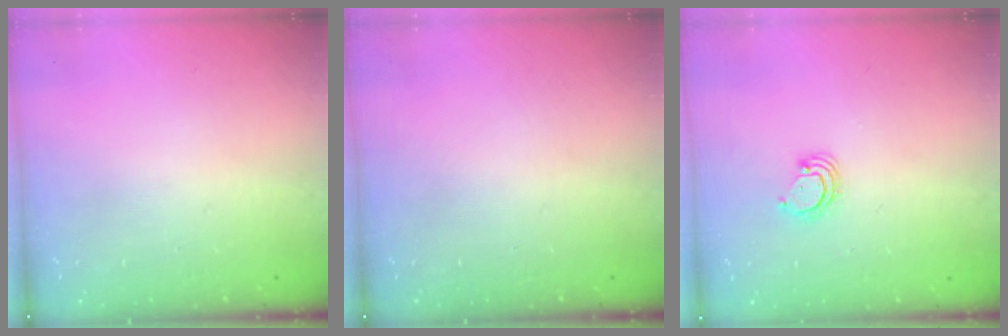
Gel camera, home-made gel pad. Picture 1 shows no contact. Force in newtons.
{"total": 0.0}
{"total": 3.1, "press": 3.1, "slide": 0.3}